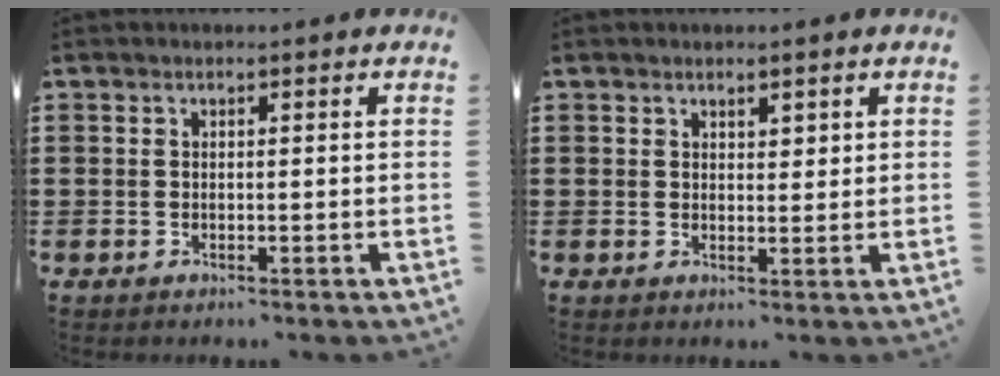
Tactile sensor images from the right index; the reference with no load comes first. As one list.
[{"total": 1.7, "force": [1.4, 0.9, 0.4], "torque": [-0.002, 0.003, 0.024]}]